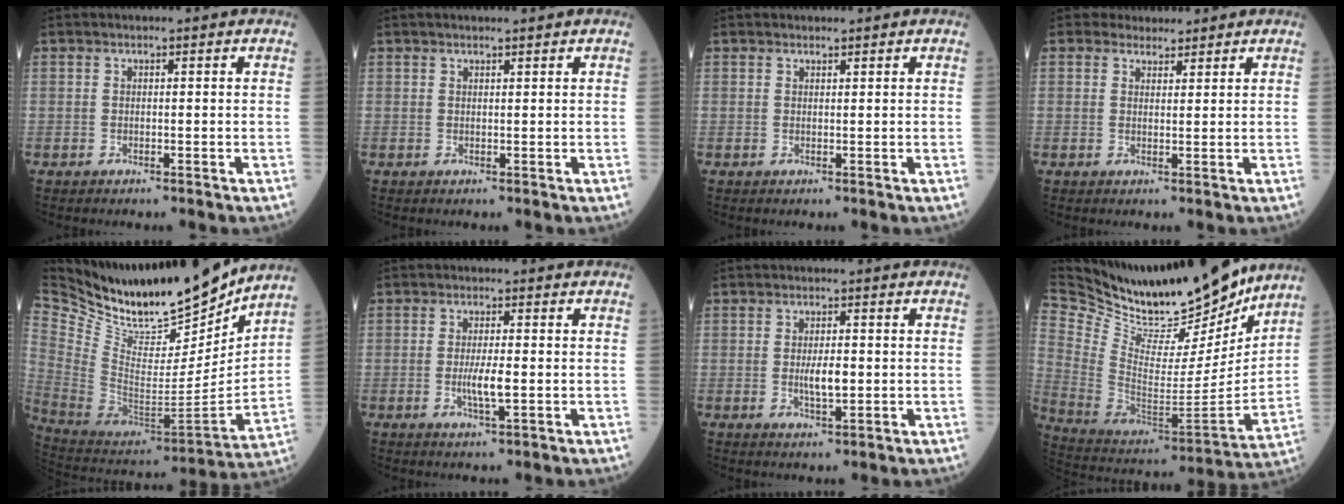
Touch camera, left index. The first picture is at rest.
{"total": 2.0, "force": [1.8, 0.0, 0.9], "torque": [-0.009, 0.011, 0.027]}
{"total": 0.7, "force": [0.7, 0.1, 0.0], "torque": [-0.010, 0.000, 0.013]}
{"total": 3.1, "force": [2.8, 1.4, 0.0], "torque": [0.005, 0.006, 0.041]}
{"total": 23.7, "force": [20.5, 5.8, 10.3], "torque": [-0.203, -0.041, 0.349]}
{"total": 3.6, "force": [-0.5, 0.5, 3.6], "torque": [-0.073, -0.006, -0.009]}
{"total": 3.4, "force": [-0.1, 1.1, 3.3], "torque": [-0.063, -0.003, 0.000]}
{"total": 29.2, "force": [25.0, 7.3, 13.1], "torque": [-0.258, -0.043, 0.402]}